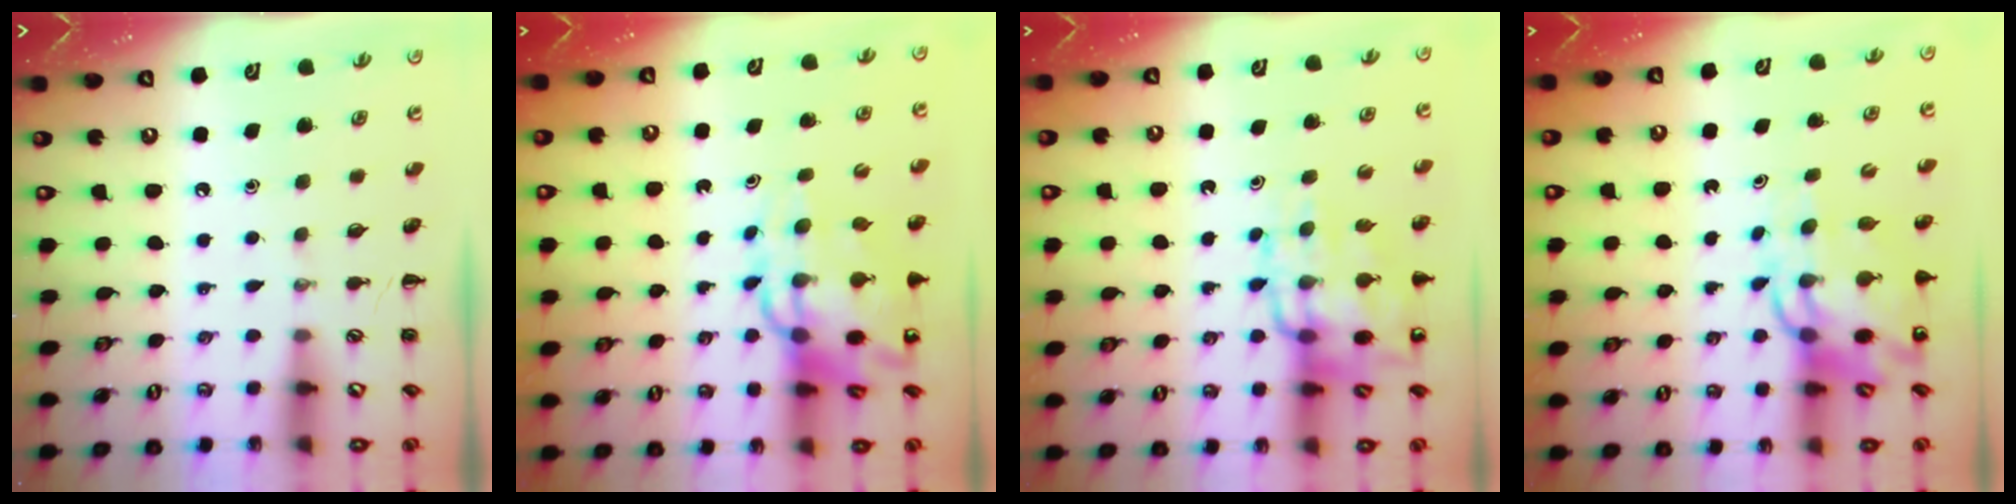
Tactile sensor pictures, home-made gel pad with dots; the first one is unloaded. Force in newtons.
{"total": 12.4, "press": 12.0, "slide": 3.3}
{"total": 15.2, "press": 14.8, "slide": 3.3}
{"total": 11.2, "press": 10.7, "slide": 3.3}